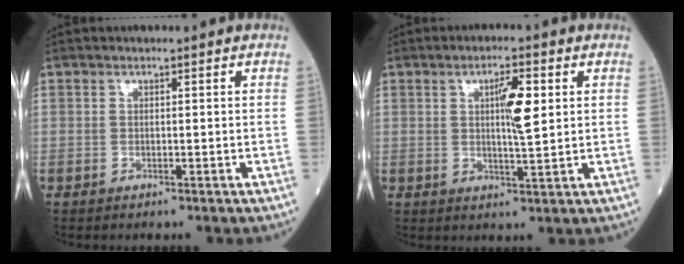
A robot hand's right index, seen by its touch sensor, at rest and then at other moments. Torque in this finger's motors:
{"motor_torque": [0.12, 0.04, 0.11, 0.07]}